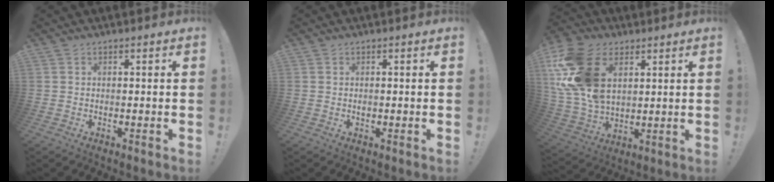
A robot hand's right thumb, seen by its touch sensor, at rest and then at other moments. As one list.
[{"total": 0.6, "force": [-0.2, 0.5, 0.2], "torque": [-0.005, 0.003, -0.005]}, {"total": 20.8, "force": [6.9, 13.9, 13.9], "torque": [-0.286, -0.026, 0.131]}]